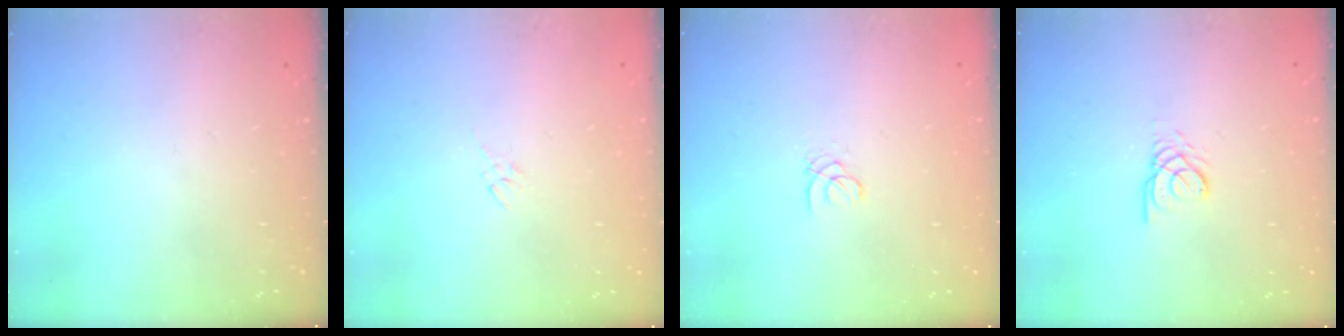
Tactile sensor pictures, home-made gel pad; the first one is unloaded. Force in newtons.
{"total": 2.7, "press": 2.5, "slide": 0.9}
{"total": 1.0, "press": 1.0, "slide": 0.1}
{"total": 2.4, "press": 2.4, "slide": 0.1}